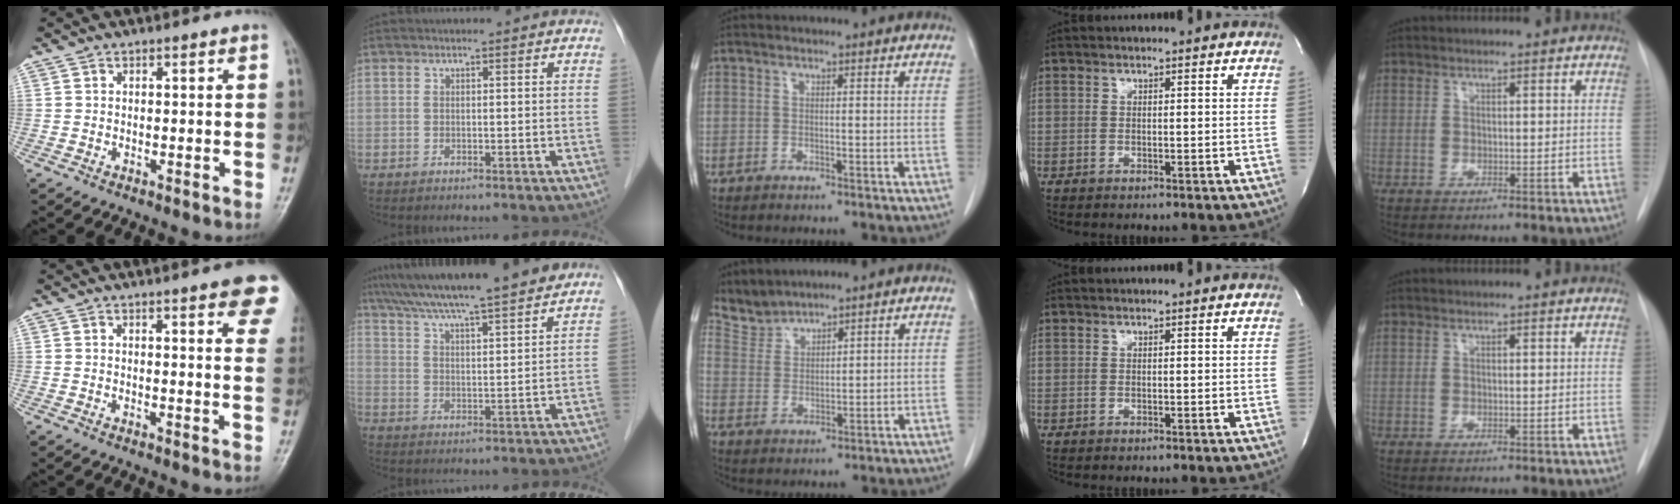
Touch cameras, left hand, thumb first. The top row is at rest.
{"thumb": {"total": 10.7, "force": [6.2, 2.5, 8.4], "torque": [-0.077, -0.018, 0.064]}, "index": {"total": 17.3, "force": [15.0, 0.6, 8.7], "torque": [-0.143, 0.025, 0.225]}, "middle": {"total": 4.3, "force": [4.2, 0.6, -0.6], "torque": [0.007, 0.004, 0.095]}}